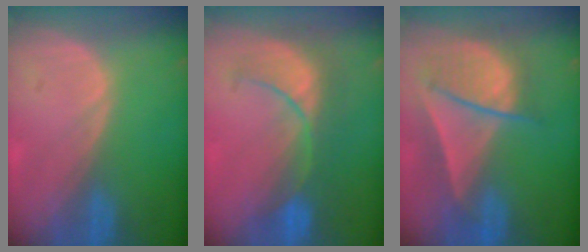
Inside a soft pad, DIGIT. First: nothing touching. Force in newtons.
{"total": 8.1, "press": 8.0, "slide": 0.7}
{"total": 8.2, "press": 7.5, "slide": 3.3}